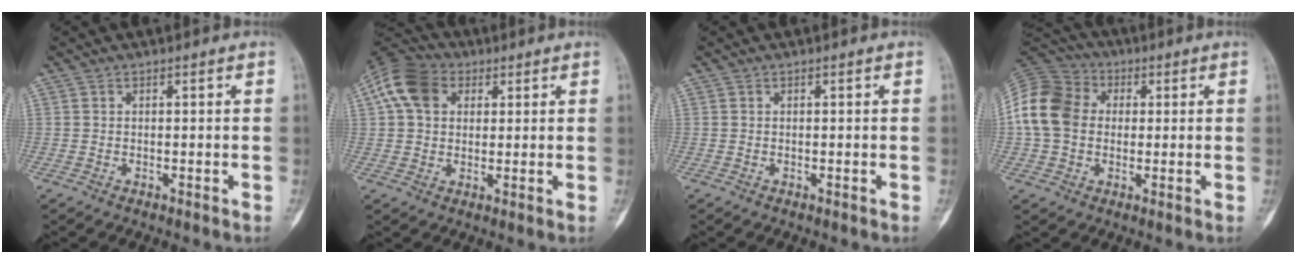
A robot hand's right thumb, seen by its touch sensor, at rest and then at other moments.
{"total": 10.3, "force": [3.7, 7.1, 6.4], "torque": [-0.124, 0.016, 0.059]}
{"total": 0.0}
{"total": 13.7, "force": [0.8, 11.0, 8.1], "torque": [-0.154, 0.031, 0.008]}